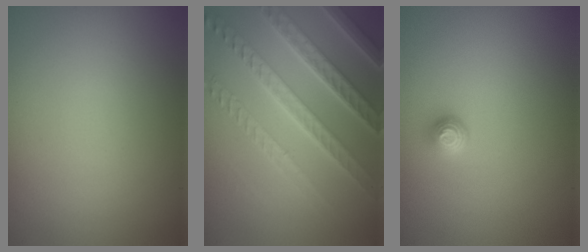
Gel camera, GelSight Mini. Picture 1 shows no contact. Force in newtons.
{"total": 7.8, "press": 5.4, "slide": 5.6}
{"total": 1.2, "press": 0.9, "slide": 0.8}